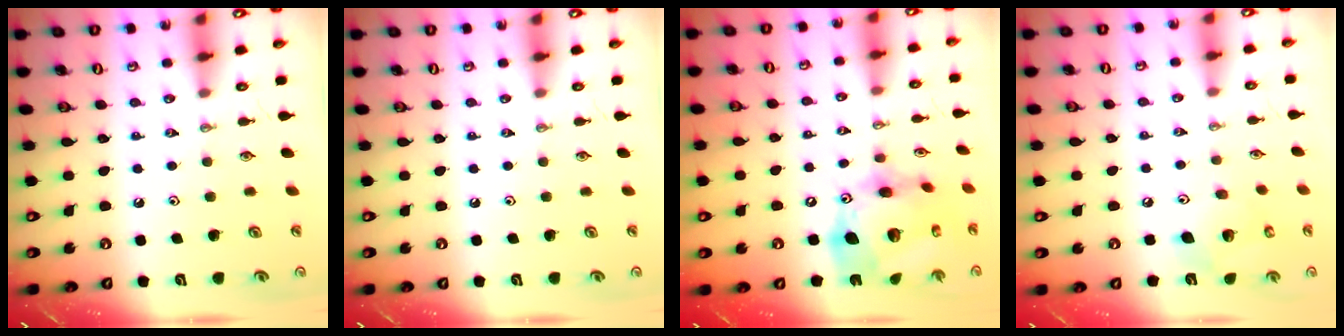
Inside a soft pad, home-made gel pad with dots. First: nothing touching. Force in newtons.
{"total": 0.0}
{"total": 20.5, "press": 20.4, "slide": 2.1}
{"total": 12.2, "press": 12.1, "slide": 2.0}